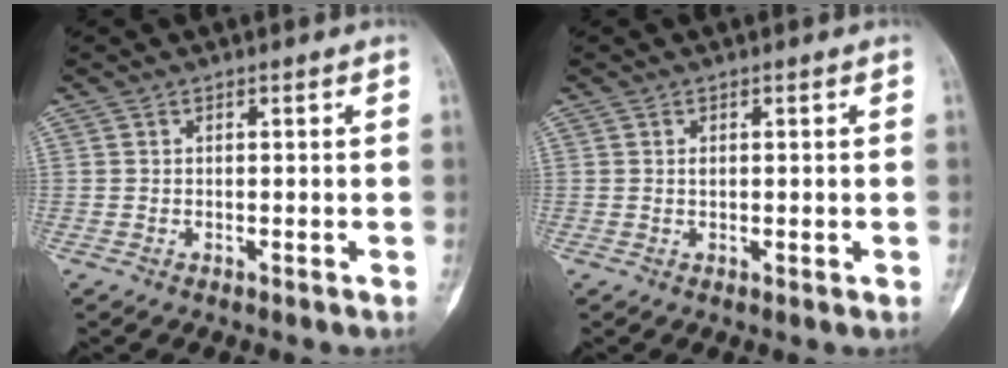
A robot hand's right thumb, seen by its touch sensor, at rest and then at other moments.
{"total": 1.2, "force": [0.2, 0.6, 1.1], "torque": [-0.017, -0.002, 0.004]}